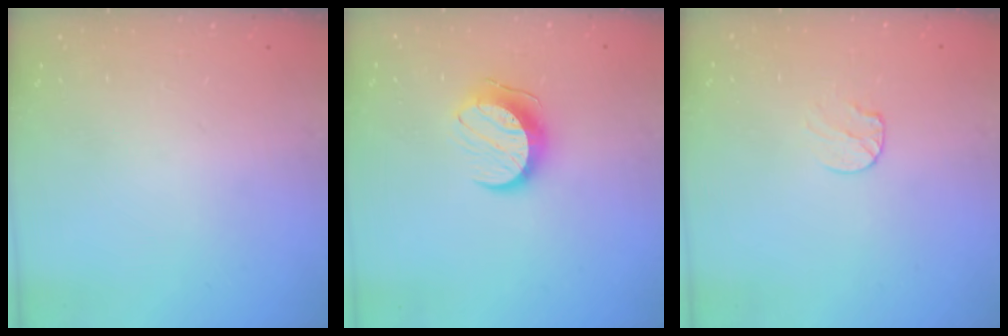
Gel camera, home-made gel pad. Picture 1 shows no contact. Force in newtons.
{"total": 10.0, "press": 10.0, "slide": 0.3}
{"total": 6.1, "press": 6.0, "slide": 0.6}